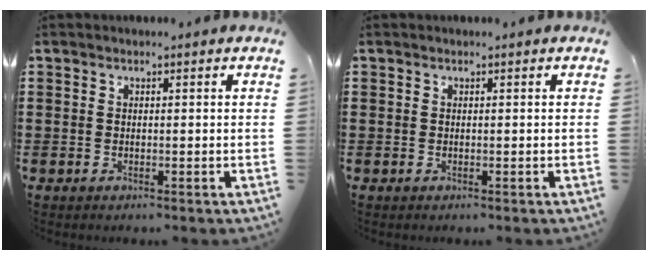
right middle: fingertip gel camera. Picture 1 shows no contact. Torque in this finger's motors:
{"motor_torque": [0.05, -0.05, 0.00, 0.00]}